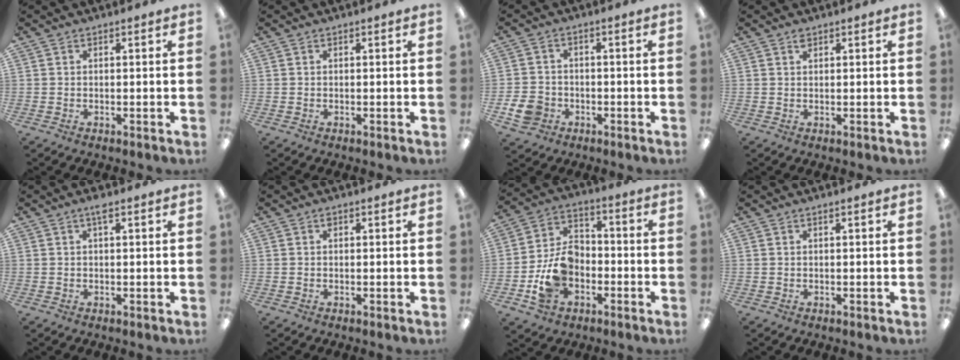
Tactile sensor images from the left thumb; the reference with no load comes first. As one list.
[{"total": 0.0}, {"total": 5.7, "force": [-2.3, 4.8, 2.1], "torque": [-0.050, 0.009, -0.045]}, {"total": 1.2, "force": [1.1, 0.4, 0.2], "torque": [-0.007, 0.001, 0.019]}, {"total": 2.0, "force": [1.1, 0.5, 1.6], "torque": [-0.026, 0.001, 0.016]}, {"total": 0.5, "force": [0.4, 0.3, 0.1], "torque": [-0.004, 0.005, 0.007]}, {"total": 12.1, "force": [-3.3, 9.0, 7.3], "torque": [-0.164, 0.026, -0.054]}, {"total": 0.6, "force": [0.2, 0.0, 0.5], "torque": [-0.009, -0.001, 0.004]}]